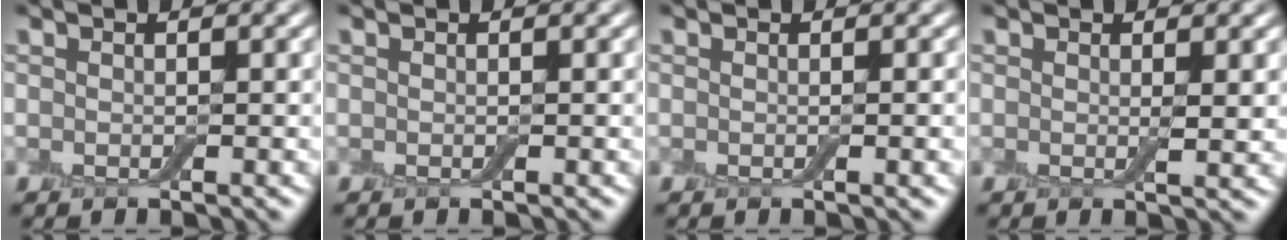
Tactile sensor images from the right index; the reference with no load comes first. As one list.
[{"total": 0.0}, {"total": 0.9, "force": [-0.1, 0.1, 0.9], "torque": [-0.011, -0.001, -0.001]}, {"total": 1.3, "force": [0.3, 0.2, 1.3], "torque": [-0.018, -0.005, 0.003]}]